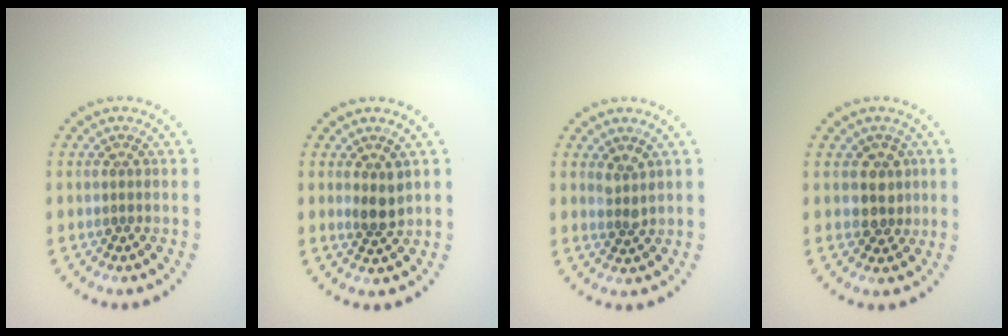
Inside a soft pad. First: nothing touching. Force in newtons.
{"total": 1.9, "press": 1.6, "slide": 1.0}
{"total": 1.3, "press": 1.1, "slide": 0.7}
{"total": 2.2, "press": 1.9, "slide": 1.2}